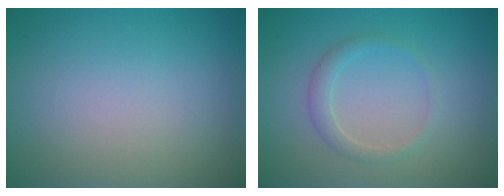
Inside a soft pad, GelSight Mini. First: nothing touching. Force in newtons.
{"total": 1.7, "press": 1.7, "slide": 0.2}